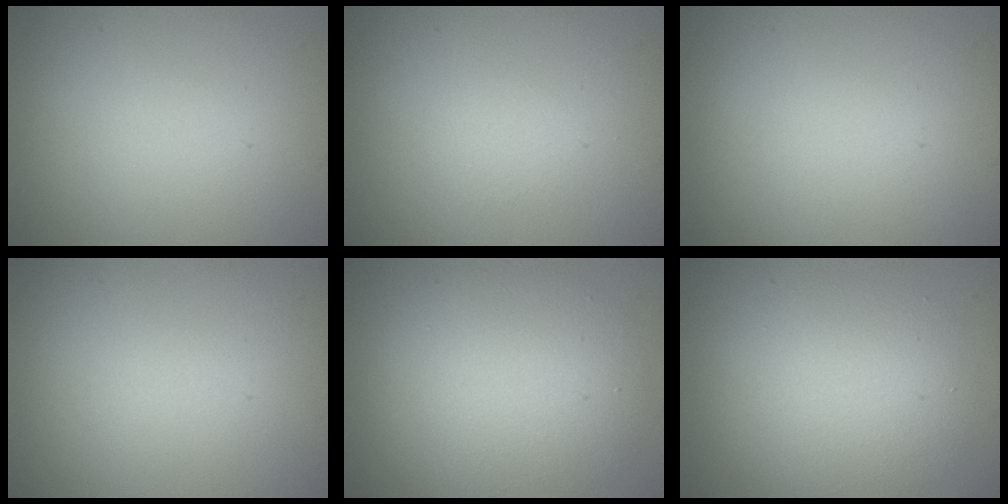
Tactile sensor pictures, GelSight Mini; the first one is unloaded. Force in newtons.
{"total": 0.7, "press": 0.7, "slide": 0.0}
{"total": 0.0}
{"total": 0.0}
{"total": 7.8, "press": 7.8, "slide": 0.5}
{"total": 5.3, "press": 5.3, "slide": 0.6}